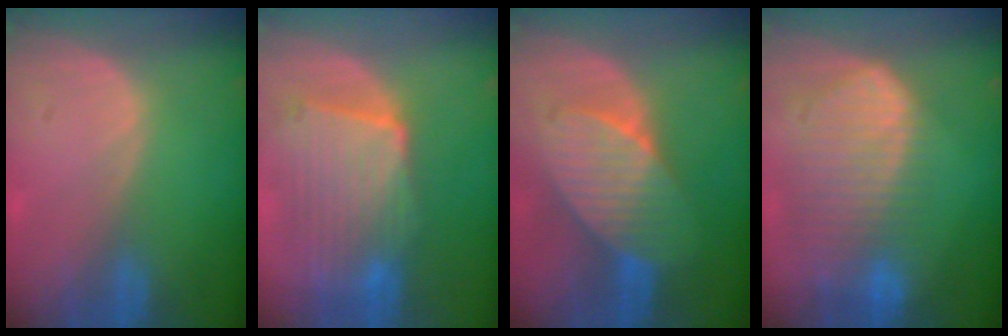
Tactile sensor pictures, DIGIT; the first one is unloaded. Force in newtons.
{"total": 10.2, "press": 9.0, "slide": 4.7}
{"total": 7.4, "press": 7.4, "slide": 0.5}
{"total": 10.5, "press": 9.0, "slide": 5.3}